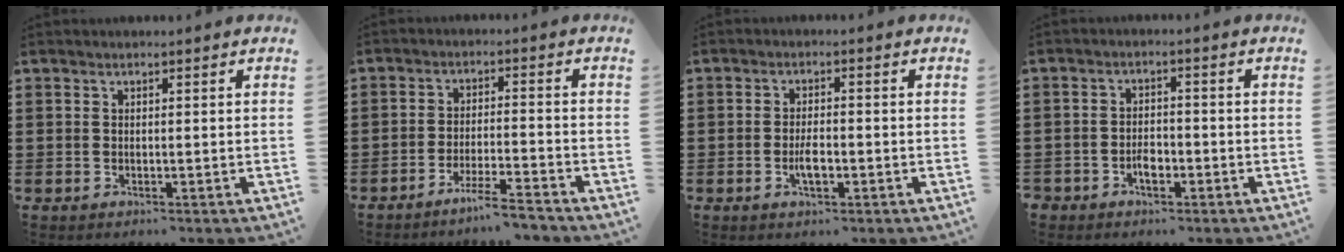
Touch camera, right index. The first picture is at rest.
{"total": 4.9, "force": [-4.5, -0.3, 2.0], "torque": [-0.040, -0.009, -0.087]}
{"total": 3.3, "force": [-1.0, 0.9, 3.0], "torque": [-0.060, -0.005, -0.019]}
{"total": 2.7, "force": [-1.6, 1.4, 1.6], "torque": [-0.034, -0.001, -0.030]}